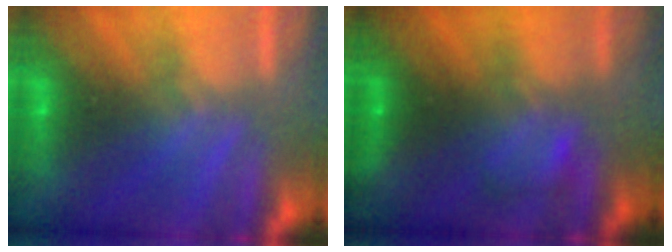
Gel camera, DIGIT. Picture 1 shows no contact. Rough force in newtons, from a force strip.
{"total": 2.3}